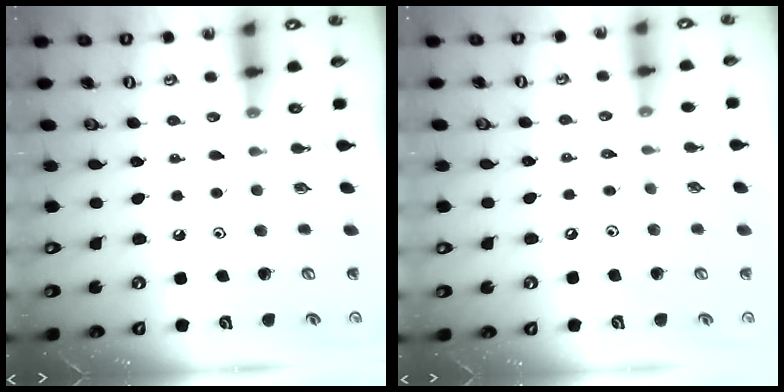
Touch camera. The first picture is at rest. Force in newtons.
{"total": 2.1, "press": 2.0, "slide": 0.3}